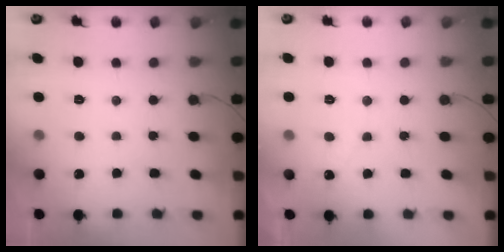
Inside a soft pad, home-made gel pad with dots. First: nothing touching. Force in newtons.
{"total": 1.7, "press": 1.7, "slide": 0.0}